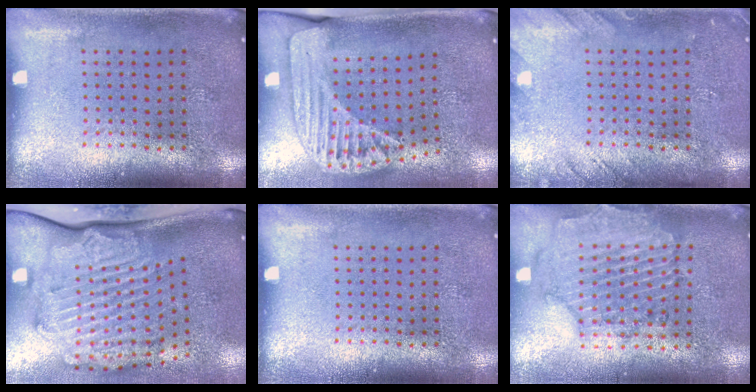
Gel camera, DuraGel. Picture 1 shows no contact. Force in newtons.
{"total": 1.8, "press": 1.6, "slide": 0.9}
{"total": 1.6, "press": 1.6, "slide": 0.2}
{"total": 3.3, "press": 2.5, "slide": 2.2}
{"total": 0.0}
{"total": 0.8, "press": 0.7, "slide": 0.3}